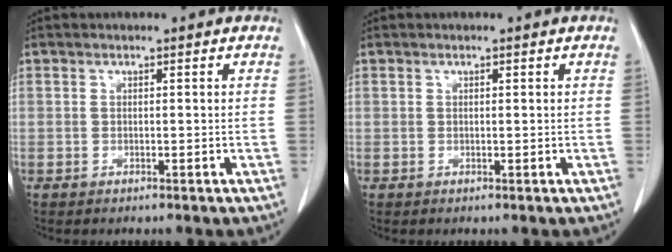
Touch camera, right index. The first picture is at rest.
{"total": 0.0}